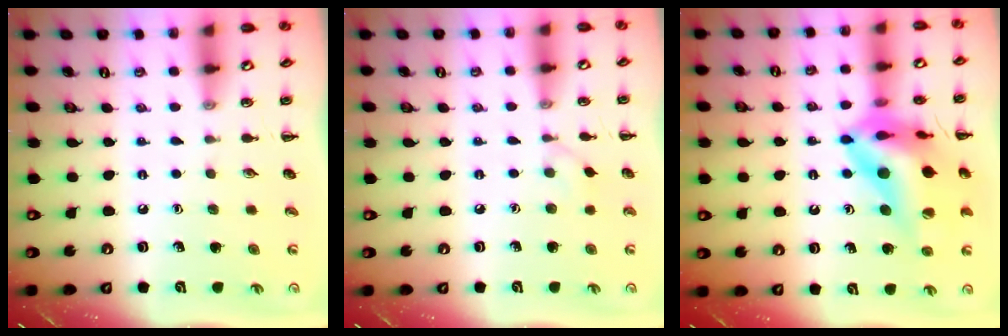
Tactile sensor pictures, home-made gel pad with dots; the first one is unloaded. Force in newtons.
{"total": 2.7, "press": 2.5, "slide": 1.2}
{"total": 20.1, "press": 19.6, "slide": 4.5}